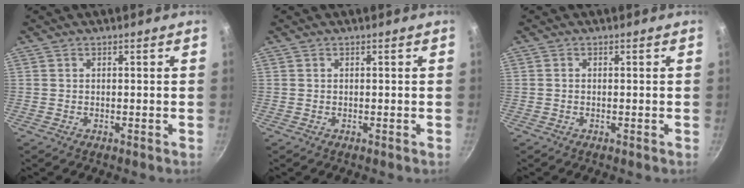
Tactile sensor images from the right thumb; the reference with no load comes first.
{"total": 0.0}
{"total": 0.0}